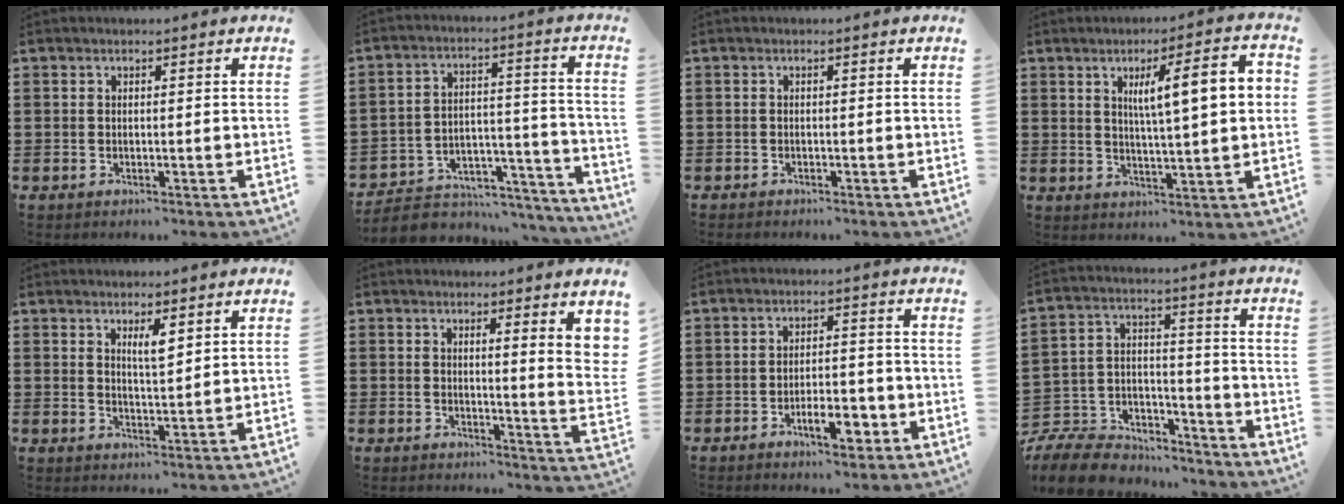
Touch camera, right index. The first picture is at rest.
{"total": 4.5, "force": [-3.9, 2.1, 0.9], "torque": [-0.021, 0.009, -0.078]}
{"total": 0.6, "force": [-0.6, 0.1, 0.1], "torque": [-0.002, -0.001, -0.012]}
{"total": 9.1, "force": [2.3, 1.6, 8.6], "torque": [-0.150, 0.001, 0.029]}
{"total": 3.0, "force": [1.9, 0.7, 2.3], "torque": [-0.039, 0.001, 0.029]}
{"total": 4.0, "force": [2.0, 0.1, 3.4], "torque": [-0.059, -0.013, 0.029]}
{"total": 6.1, "force": [-3.0, 2.5, 4.8], "torque": [-0.073, 0.002, -0.055]}
{"total": 9.8, "force": [-9.2, 3.1, 1.9], "torque": [-0.054, 0.022, -0.184]}